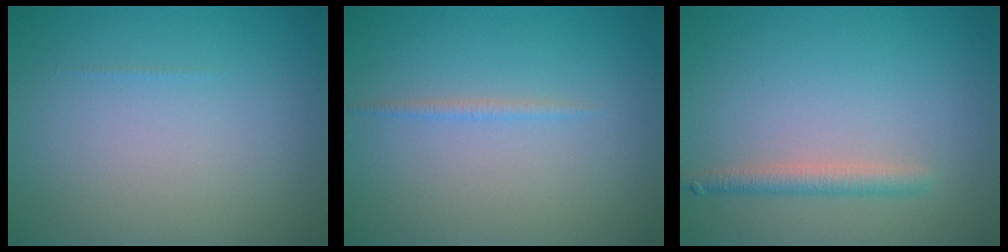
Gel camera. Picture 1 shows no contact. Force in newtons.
{"total": 0.7, "press": 0.7, "slide": 0.1}
{"total": 1.8, "press": 1.8, "slide": 0.1}